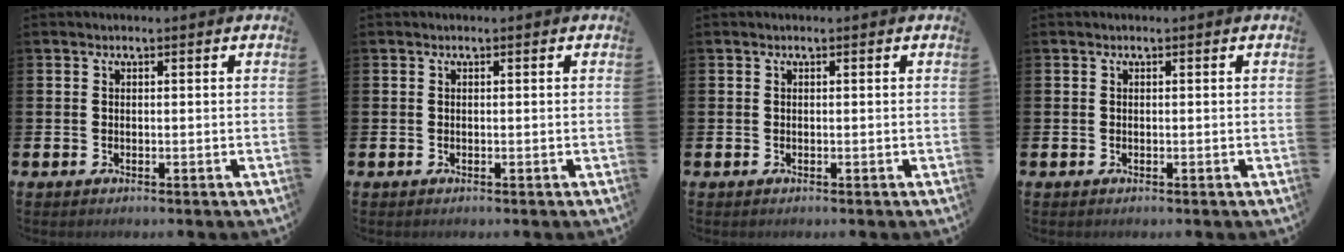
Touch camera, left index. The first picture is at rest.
{"total": 0.0}
{"total": 0.0}
{"total": 0.0}